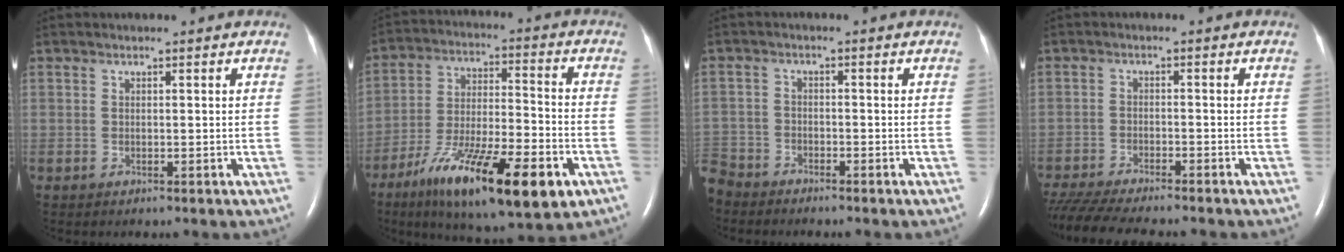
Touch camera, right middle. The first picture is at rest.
{"total": 20.1, "force": [-10.8, 4.2, 16.5], "torque": [-0.259, -0.028, -0.174]}
{"total": 4.8, "force": [-4.6, 1.5, 0.1], "torque": [0.006, -0.009, -0.093]}
{"total": 13.2, "force": [-11.7, 1.4, 6.1], "torque": [-0.106, -0.023, -0.180]}